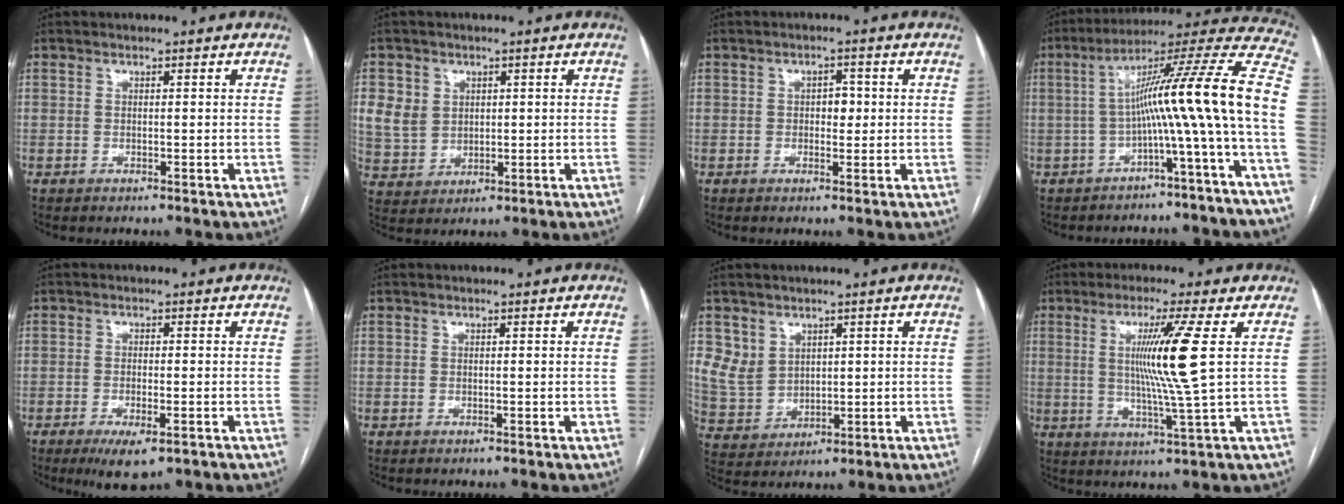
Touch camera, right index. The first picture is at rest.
{"total": 6.6, "force": [1.9, 5.8, 2.5], "torque": [-0.054, 0.012, 0.051]}
{"total": 2.5, "force": [0.1, 1.5, 1.9], "torque": [-0.023, 0.007, 0.001]}
{"total": 17.1, "force": [-2.9, -2.0, 16.7], "torque": [-0.228, 0.041, -0.056]}
{"total": 5.4, "force": [-3.1, 1.3, 4.3], "torque": [-0.070, -0.012, -0.044]}
{"total": 0.0}
{"total": 6.1, "force": [2.8, 5.1, 1.8], "torque": [-0.048, 0.011, 0.074]}
{"total": 9.8, "force": [1.8, -2.3, 9.4], "torque": [-0.172, -0.011, 0.040]}